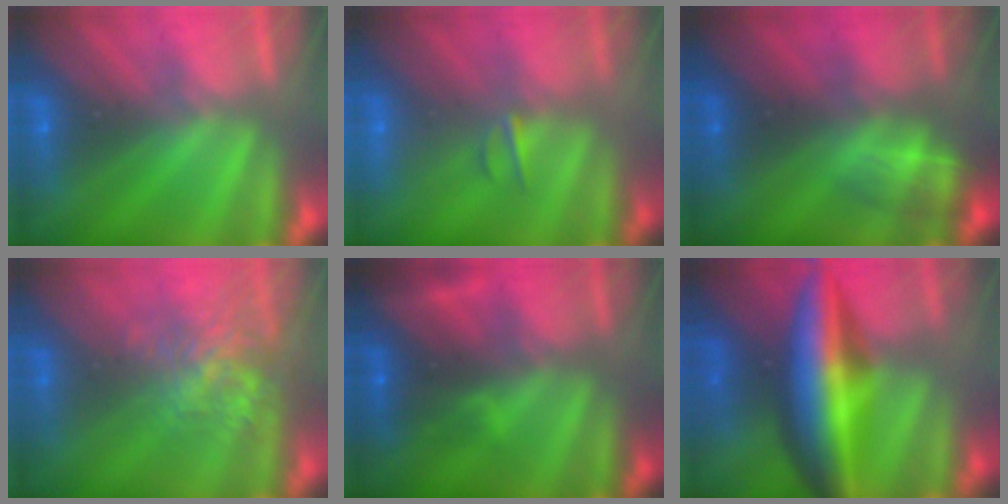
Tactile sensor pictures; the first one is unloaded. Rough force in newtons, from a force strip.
{"total": 2.1}
{"total": 2.3}
{"total": 3.7}
{"total": 2.6}
{"total": 9.0}